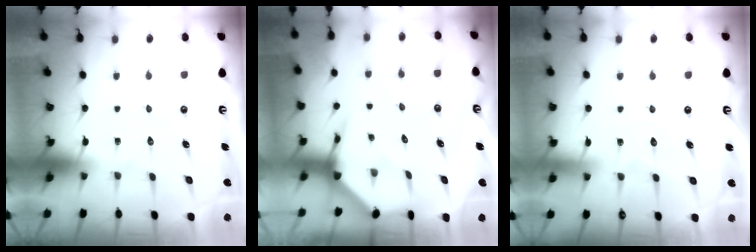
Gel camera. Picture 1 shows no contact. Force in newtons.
{"total": 4.0, "press": 3.9, "slide": 0.5}
{"total": 3.3, "press": 3.3, "slide": 0.3}